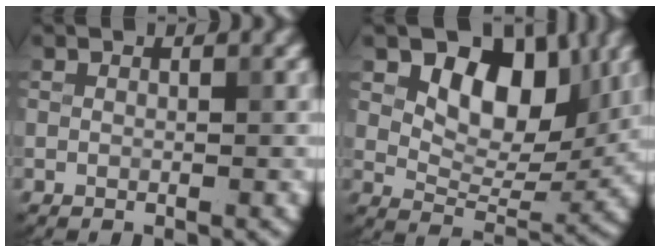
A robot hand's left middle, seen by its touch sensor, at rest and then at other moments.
{"total": 7.6, "force": [3.2, 4.7, 5.1], "torque": [-0.066, -0.013, 0.048]}